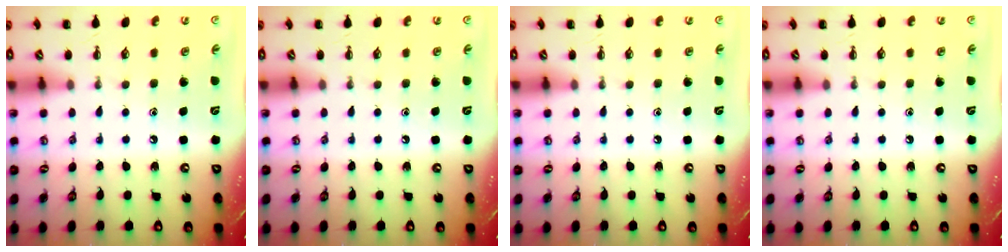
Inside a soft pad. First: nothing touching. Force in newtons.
{"total": 0.0}
{"total": 0.0}
{"total": 0.0}